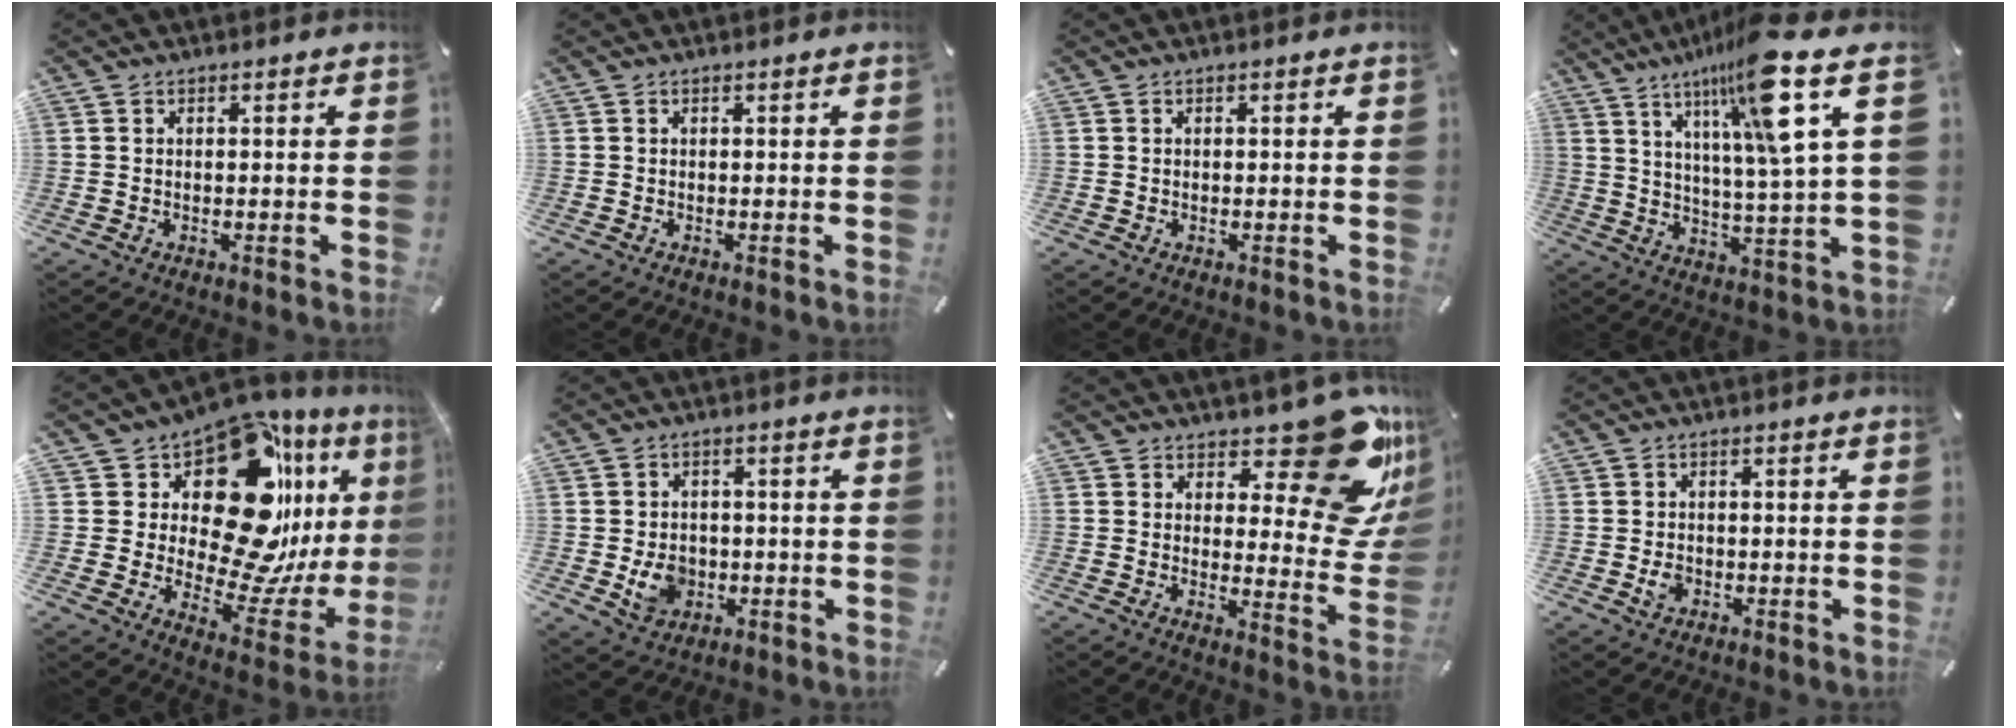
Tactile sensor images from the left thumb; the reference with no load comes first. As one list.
[{"total": 0.0}, {"total": 0.0}, {"total": 17.6, "force": [10.3, 1.7, 14.1], "torque": [-0.236, -0.046, 0.150]}, {"total": 23.9, "force": [10.4, 12.0, 17.8], "torque": [-0.295, -0.105, 0.174]}, {"total": 7.0, "force": [-1.2, 6.1, 3.4], "torque": [-0.056, 0.001, -0.022]}, {"total": 20.4, "force": [12.6, 8.2, 13.8], "torque": [-0.149, -0.105, 0.206]}, {"total": 2.5, "force": [-0.5, 2.1, 1.4], "torque": [-0.016, 0.001, -0.010]}]